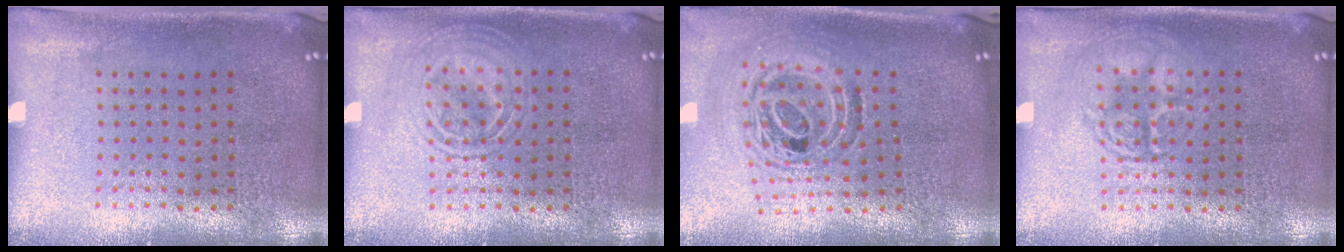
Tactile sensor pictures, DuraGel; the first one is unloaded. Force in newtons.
{"total": 2.3, "press": 2.3, "slide": 0.3}
{"total": 1.2, "press": 1.1, "slide": 0.5}
{"total": 2.6, "press": 2.6, "slide": 0.4}